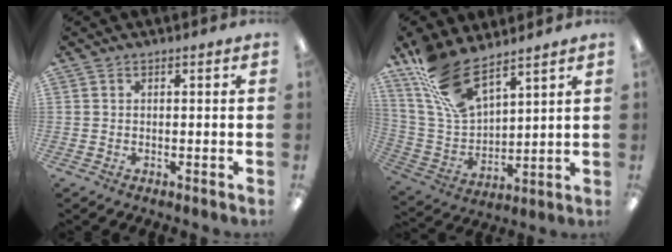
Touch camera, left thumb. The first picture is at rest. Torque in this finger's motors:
{"motor_torque": [1.07, 1.08, 1.44, -1.33, 0.35]}